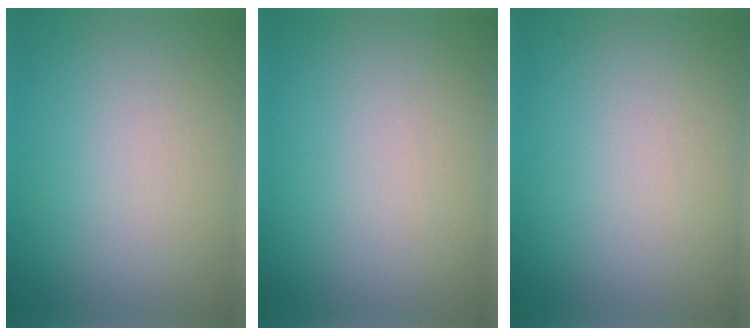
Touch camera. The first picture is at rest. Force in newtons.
{"total": 0.0}
{"total": 0.0}